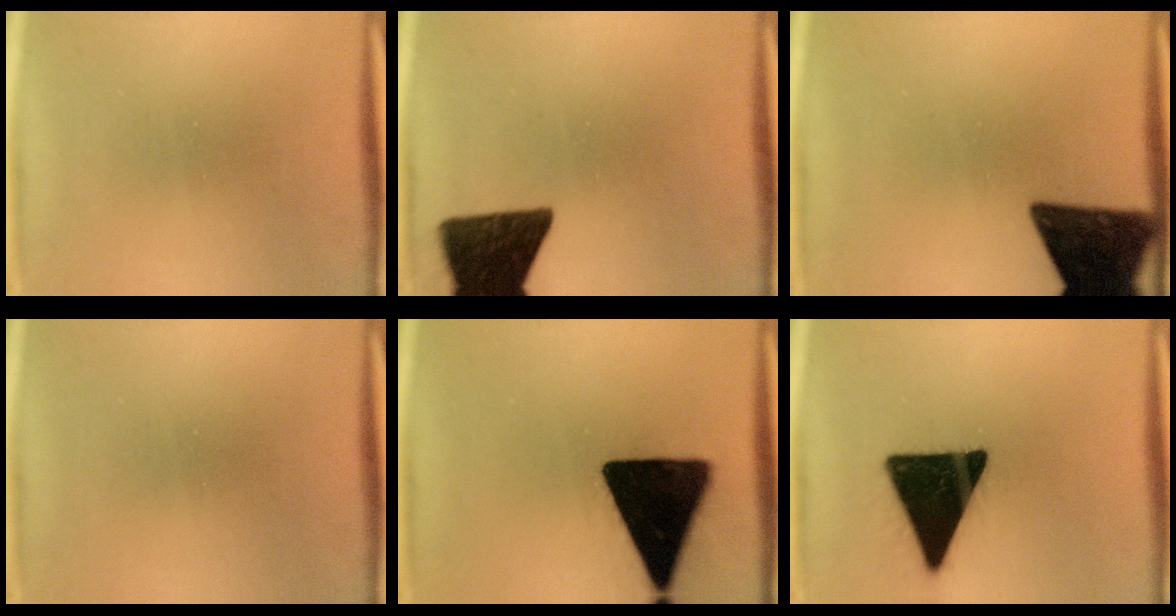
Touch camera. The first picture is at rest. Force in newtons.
{"total": 15.1}
{"total": 12.5}
{"total": 0.0}
{"total": 18.8}
{"total": 19.5}